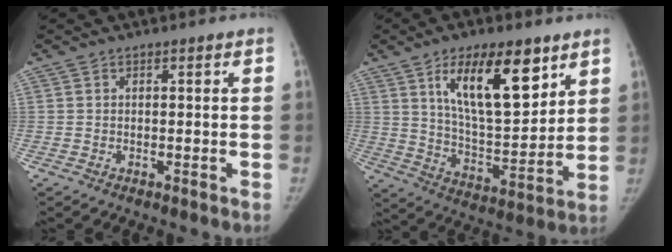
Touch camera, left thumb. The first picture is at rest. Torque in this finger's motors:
{"motor_torque": [1.56, 1.77, 1.58, -1.19, 0.19]}